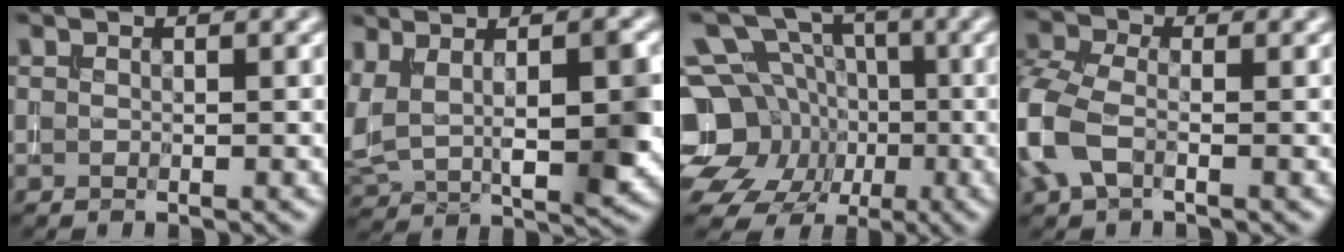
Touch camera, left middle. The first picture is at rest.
{"total": 8.5, "force": [1.6, 3.5, 7.6], "torque": [-0.137, -0.001, 0.034]}
{"total": 14.3, "force": [-3.6, 13.0, 4.8], "torque": [-0.126, -0.010, -0.075]}
{"total": 4.8, "force": [-1.3, 3.0, 3.5], "torque": [-0.100, 0.007, -0.040]}